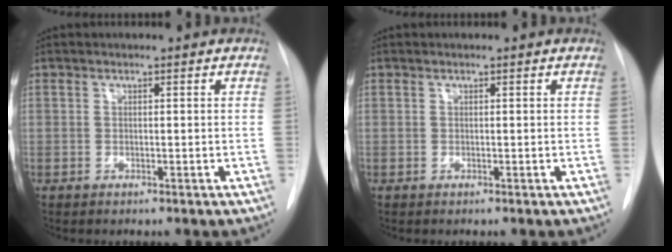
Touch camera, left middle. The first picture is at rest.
{"total": 0.0}